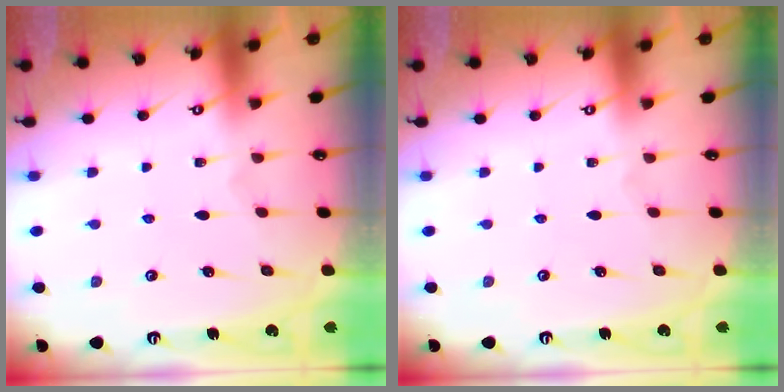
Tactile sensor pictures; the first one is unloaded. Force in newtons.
{"total": 0.0}